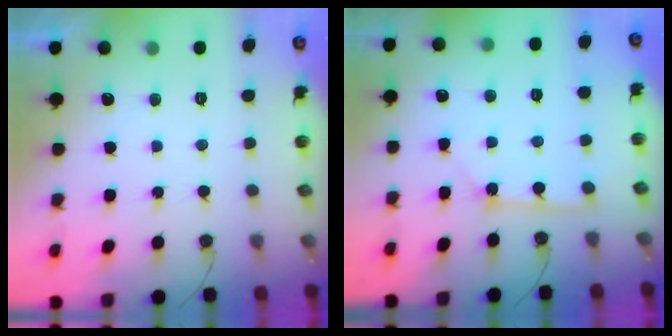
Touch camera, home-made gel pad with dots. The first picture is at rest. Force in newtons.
{"total": 2.3, "press": 2.3, "slide": 0.2}